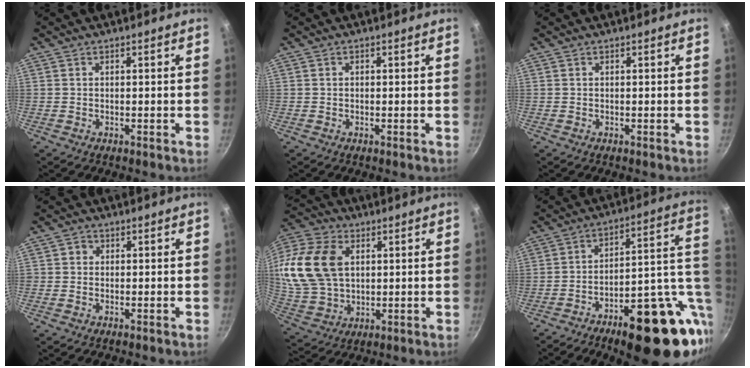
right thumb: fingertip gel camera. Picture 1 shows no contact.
{"total": 0.5, "force": [0.0, 0.5, 0.2], "torque": [-0.002, 0.003, 0.001]}
{"total": 0.0}
{"total": 1.7, "force": [0.1, 1.6, 0.5], "torque": [0.000, 0.002, -0.003]}
{"total": 21.4, "force": [4.6, 15.0, 14.5], "torque": [-0.306, 0.007, 0.092]}
{"total": 24.2, "force": [-6.7, 10.2, 20.9], "torque": [-0.242, 0.027, -0.083]}